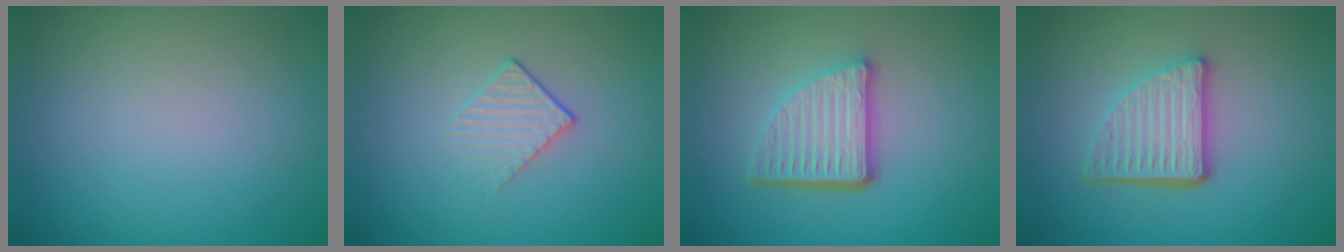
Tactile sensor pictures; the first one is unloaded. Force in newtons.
{"total": 1.5, "press": 0.9, "slide": 1.2}
{"total": 5.2, "press": 3.6, "slide": 3.7}
{"total": 5.0, "press": 3.6, "slide": 3.5}